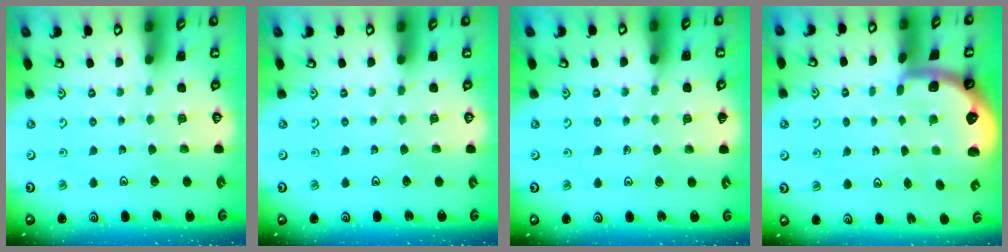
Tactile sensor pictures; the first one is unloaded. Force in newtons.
{"total": 0.0}
{"total": 3.7, "press": 3.7, "slide": 0.5}
{"total": 2.4, "press": 2.3, "slide": 0.8}